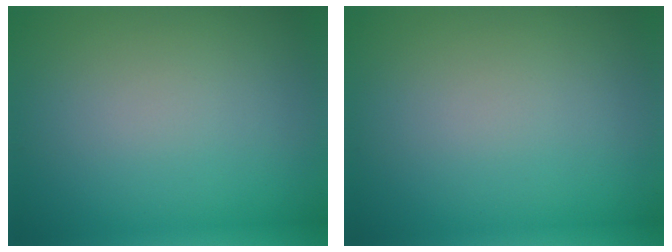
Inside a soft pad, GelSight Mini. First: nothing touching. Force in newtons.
{"total": 0.0}